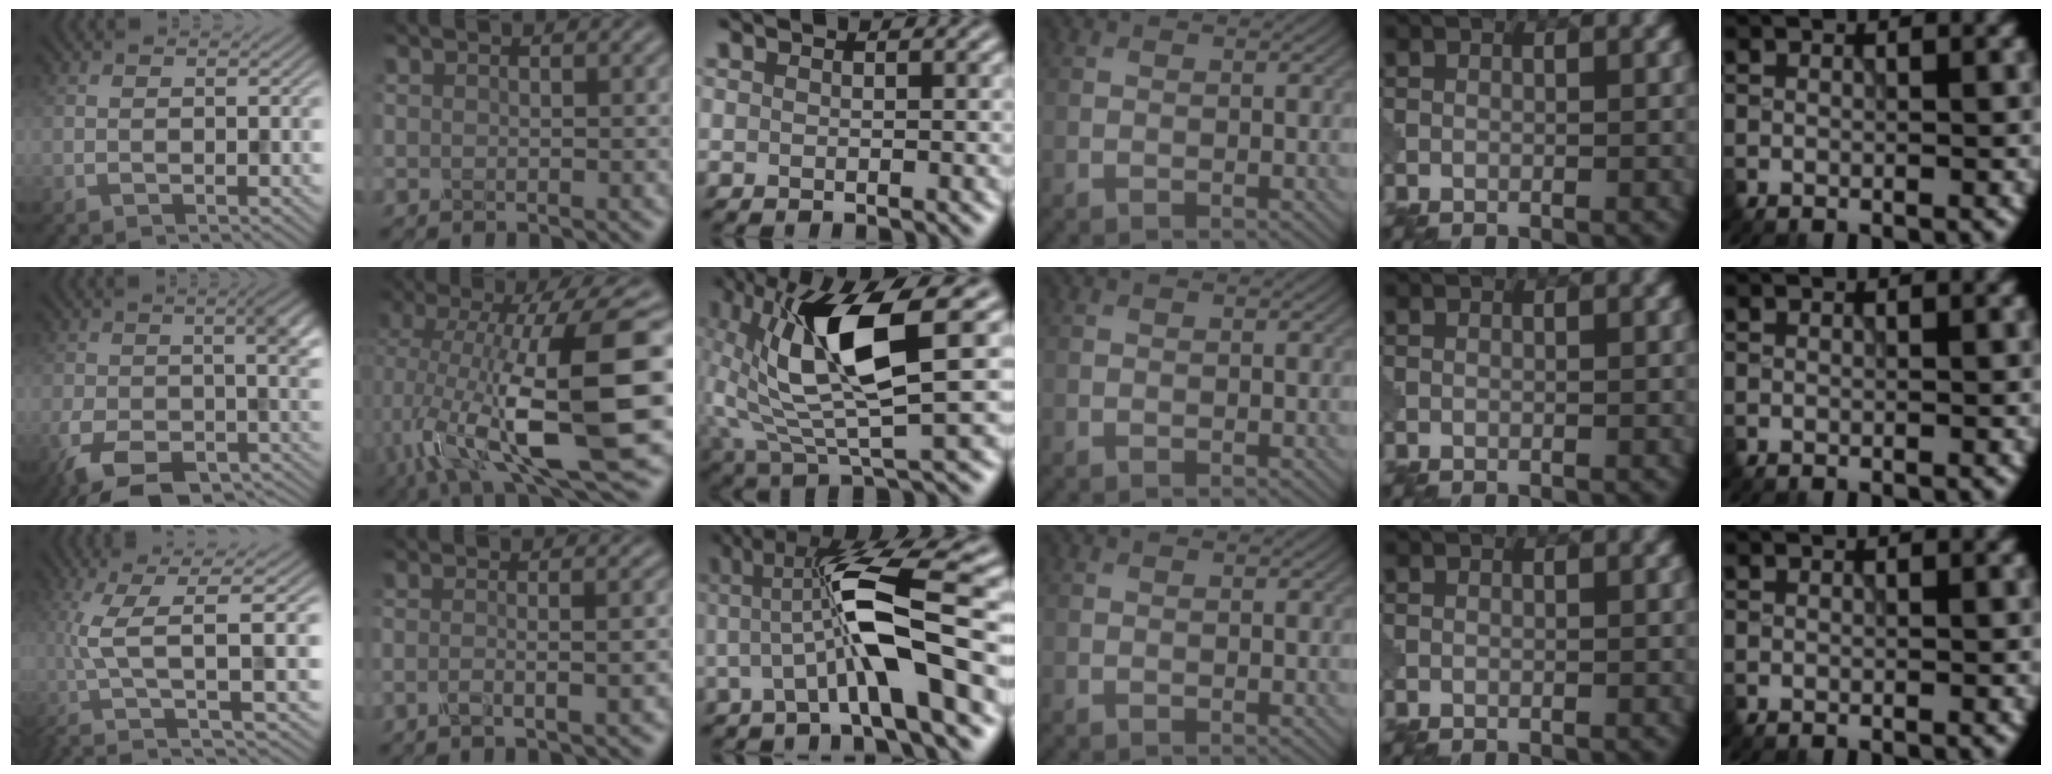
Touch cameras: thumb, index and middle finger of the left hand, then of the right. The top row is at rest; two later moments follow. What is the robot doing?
{"motion": "shake", "object": "salt shaker"}